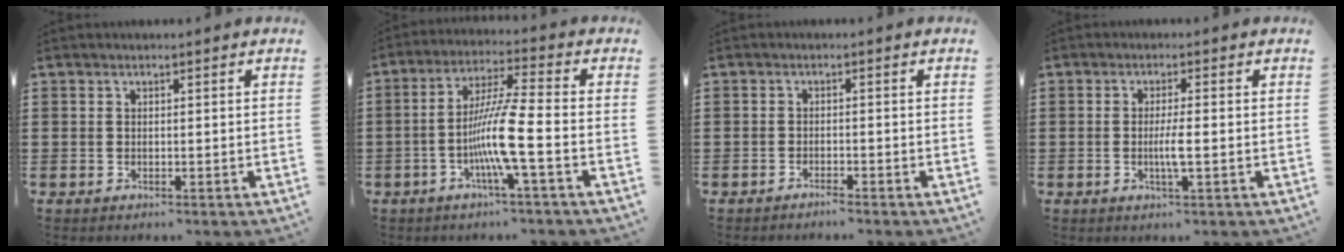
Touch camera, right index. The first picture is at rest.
{"total": 9.6, "force": [-3.1, 0.3, 9.1], "torque": [-0.183, -0.010, -0.065]}
{"total": 1.3, "force": [-1.2, -0.1, 0.3], "torque": [-0.009, -0.001, -0.024]}
{"total": 3.2, "force": [-0.6, 0.2, 3.2], "torque": [-0.063, -0.007, -0.015]}